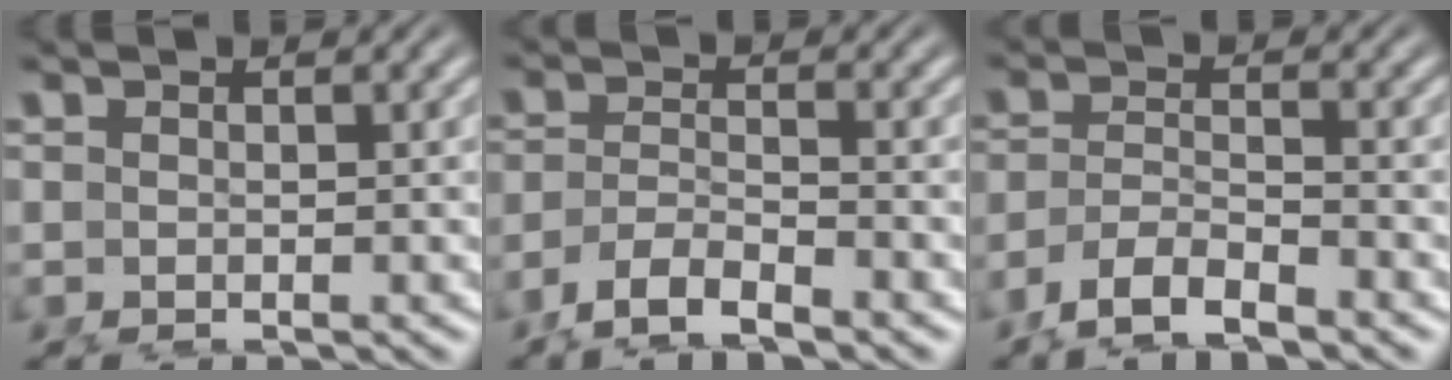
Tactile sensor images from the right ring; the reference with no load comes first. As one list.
[{"total": 3.5, "force": [-2.7, 1.5, 1.7], "torque": [-0.046, -0.021, -0.041]}, {"total": 3.9, "force": [-2.9, 2.0, 1.8], "torque": [-0.051, -0.023, -0.043]}]